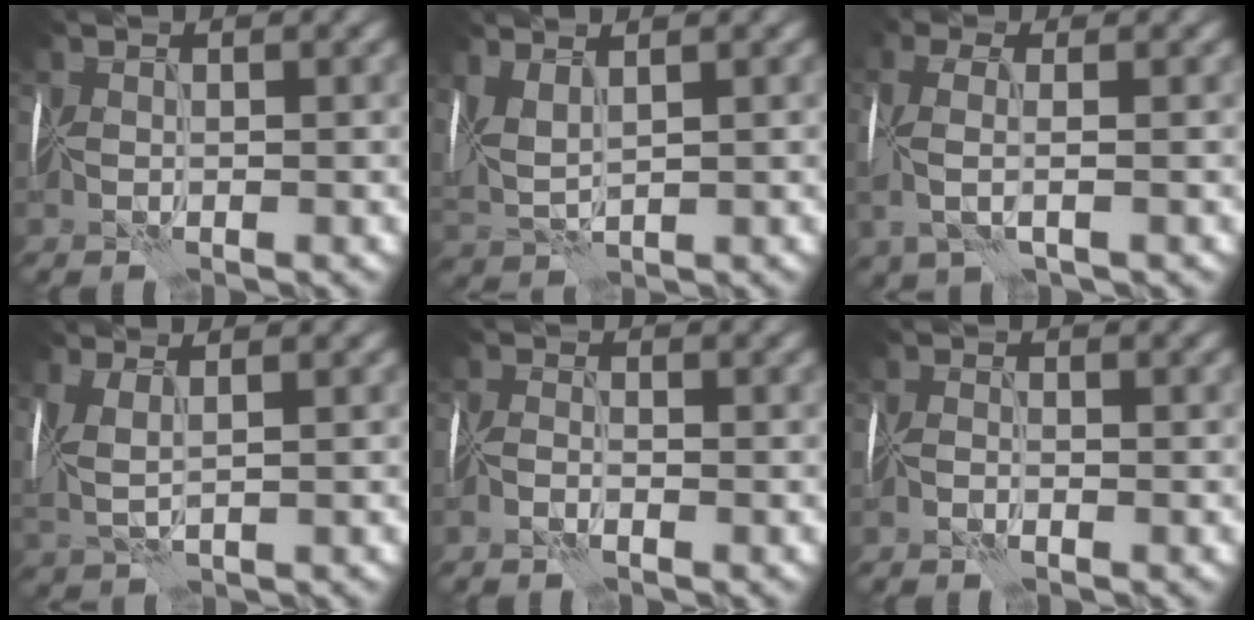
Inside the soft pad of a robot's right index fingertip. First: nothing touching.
{"total": 3.6, "force": [1.8, 1.4, 2.8], "torque": [-0.076, 0.012, 0.042]}
{"total": 3.7, "force": [-0.1, 1.2, 3.5], "torque": [-0.095, 0.000, -0.010]}
{"total": 3.6, "force": [1.1, 1.3, 3.2], "torque": [-0.085, 0.003, 0.025]}
{"total": 1.3, "force": [-1.1, 0.1, 0.6], "torque": [-0.018, 0.001, -0.029]}
{"total": 1.0, "force": [-0.9, 0.0, 0.4], "torque": [-0.011, 0.001, -0.022]}